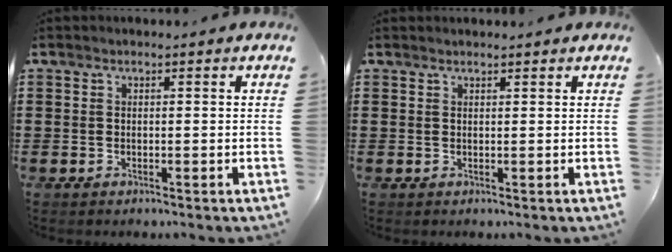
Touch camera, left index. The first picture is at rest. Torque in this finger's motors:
{"motor_torque": [0.17, 0.21, -0.08, -0.01]}